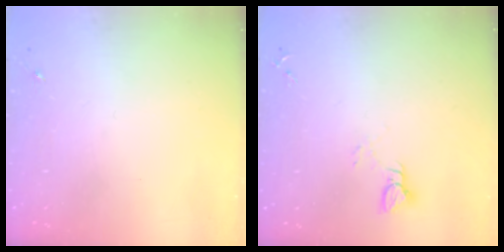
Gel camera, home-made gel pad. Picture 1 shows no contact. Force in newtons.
{"total": 3.8, "press": 3.8, "slide": 0.5}